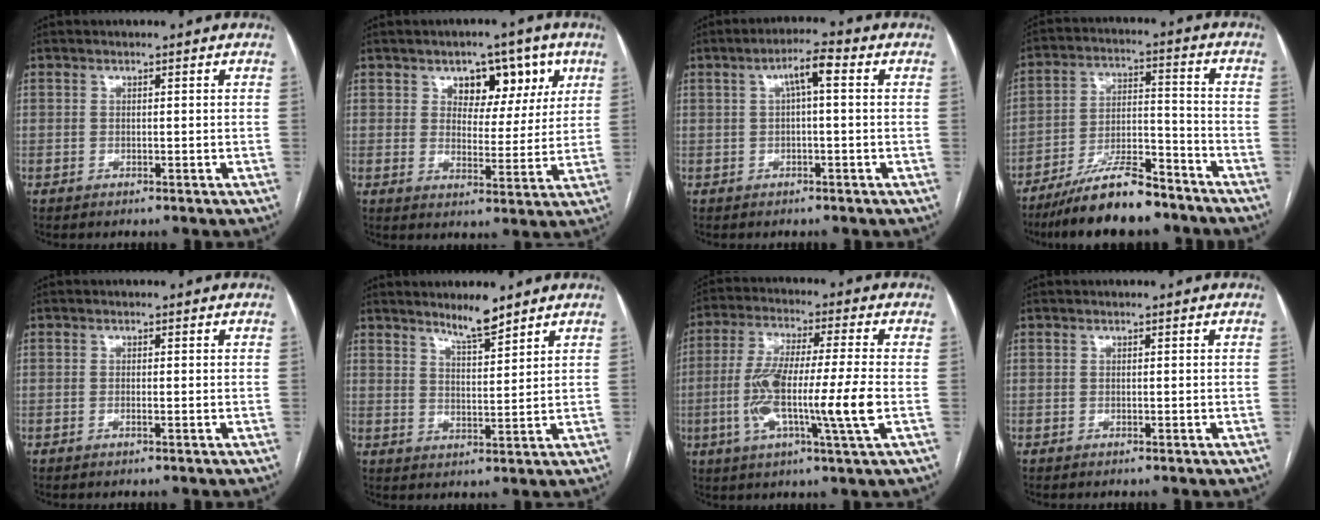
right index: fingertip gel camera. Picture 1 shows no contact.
{"total": 8.5, "force": [4.2, 5.2, 5.2], "torque": [-0.058, 0.015, 0.063]}
{"total": 4.2, "force": [0.9, 0.7, 4.1], "torque": [-0.071, 0.017, 0.013]}
{"total": 12.9, "force": [-10.5, 2.7, 7.0], "torque": [-0.122, 0.004, -0.184]}
{"total": 0.6, "force": [-0.3, 0.0, 0.5], "torque": [-0.010, 0.000, -0.005]}
{"total": 5.0, "force": [4.3, 0.4, 2.5], "torque": [-0.046, -0.008, 0.076]}
{"total": 13.9, "force": [-2.7, 0.1, 13.6], "torque": [-0.264, -0.004, -0.057]}
{"total": 0.0}